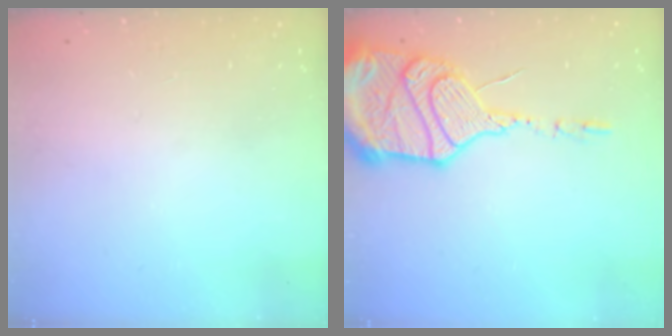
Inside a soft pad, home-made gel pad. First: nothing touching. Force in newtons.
{"total": 20.3, "press": 20.1, "slide": 2.1}